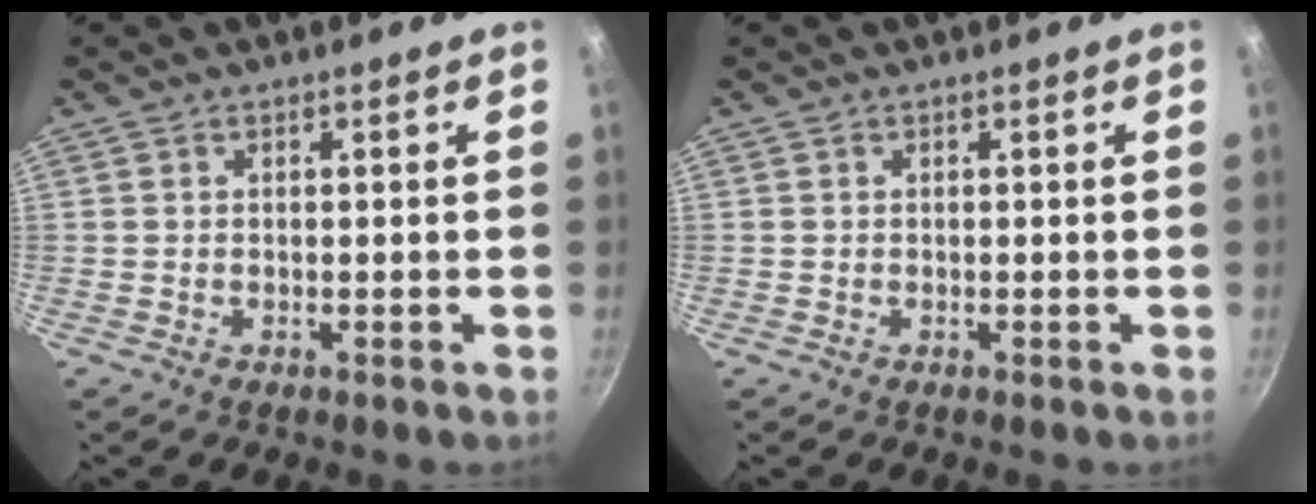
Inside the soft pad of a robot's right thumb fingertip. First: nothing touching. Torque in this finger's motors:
{"motor_torque": [0.00, 0.00, -0.02, -0.02, 0.01]}